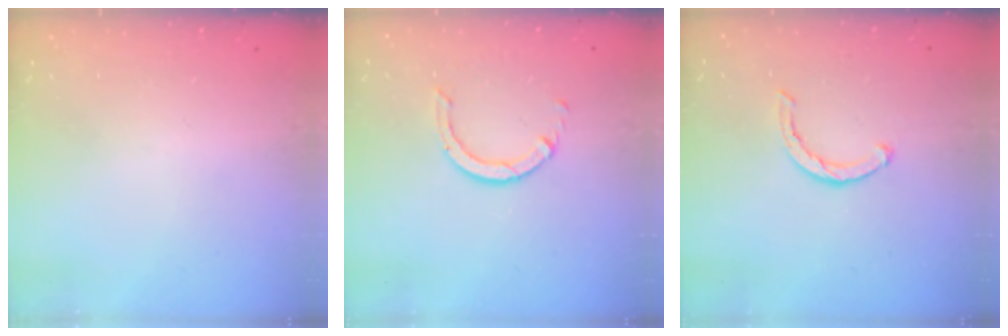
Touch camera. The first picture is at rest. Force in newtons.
{"total": 5.5, "press": 5.5, "slide": 0.5}
{"total": 2.1, "press": 2.1, "slide": 0.3}